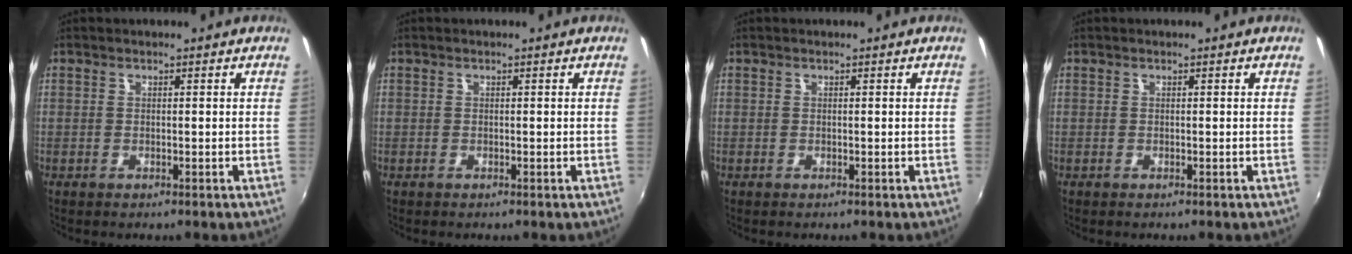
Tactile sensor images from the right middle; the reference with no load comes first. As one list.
[{"total": 0.0}, {"total": 0.0}, {"total": 0.0}]